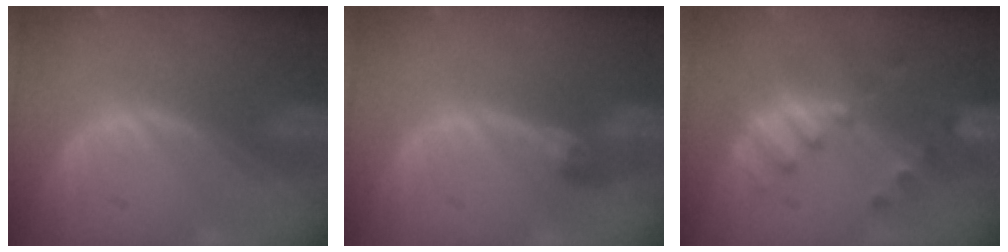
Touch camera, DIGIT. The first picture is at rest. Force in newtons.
{"total": 2.9, "press": 2.6, "slide": 1.4}
{"total": 7.7, "press": 6.9, "slide": 3.3}